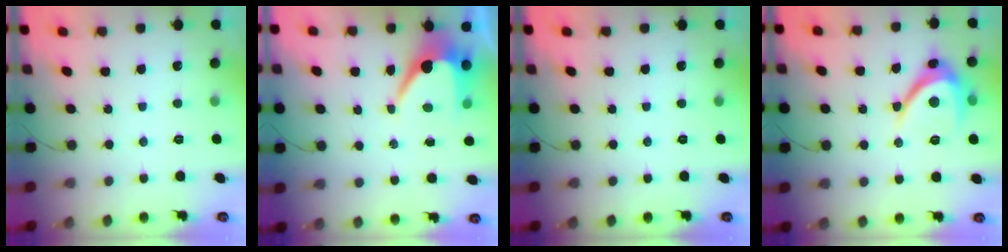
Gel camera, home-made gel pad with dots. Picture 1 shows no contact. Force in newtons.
{"total": 7.1, "press": 7.1, "slide": 0.6}
{"total": 0.0}
{"total": 9.6, "press": 9.6, "slide": 0.9}